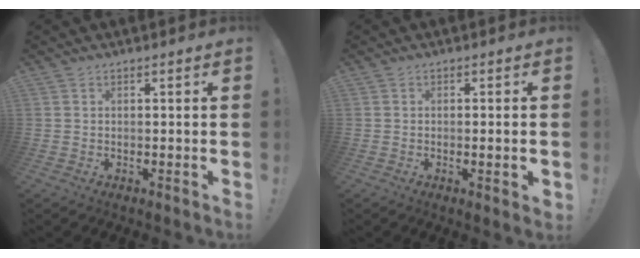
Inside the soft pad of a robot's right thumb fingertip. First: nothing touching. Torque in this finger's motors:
{"motor_torque": [0.20, 0.19, 0.14, -0.06, 0.01]}